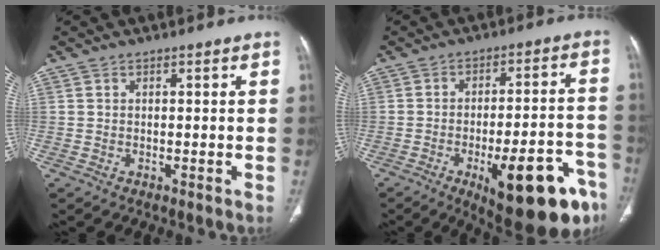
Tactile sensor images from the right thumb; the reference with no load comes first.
{"total": 20.8, "force": [-10.3, 6.7, 16.7], "torque": [-0.160, 0.052, -0.131]}